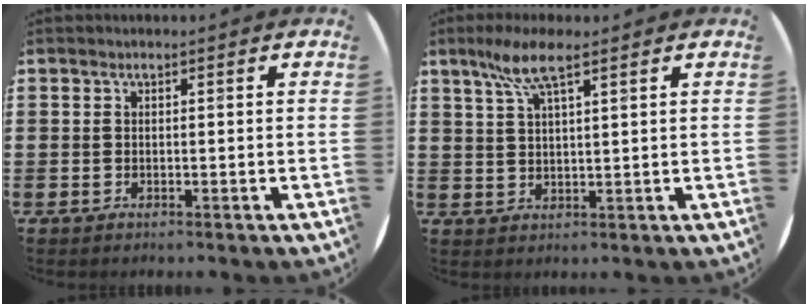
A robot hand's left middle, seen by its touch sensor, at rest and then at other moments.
{"total": 6.0, "force": [3.9, 1.1, 4.4], "torque": [-0.095, 0.007, 0.067]}